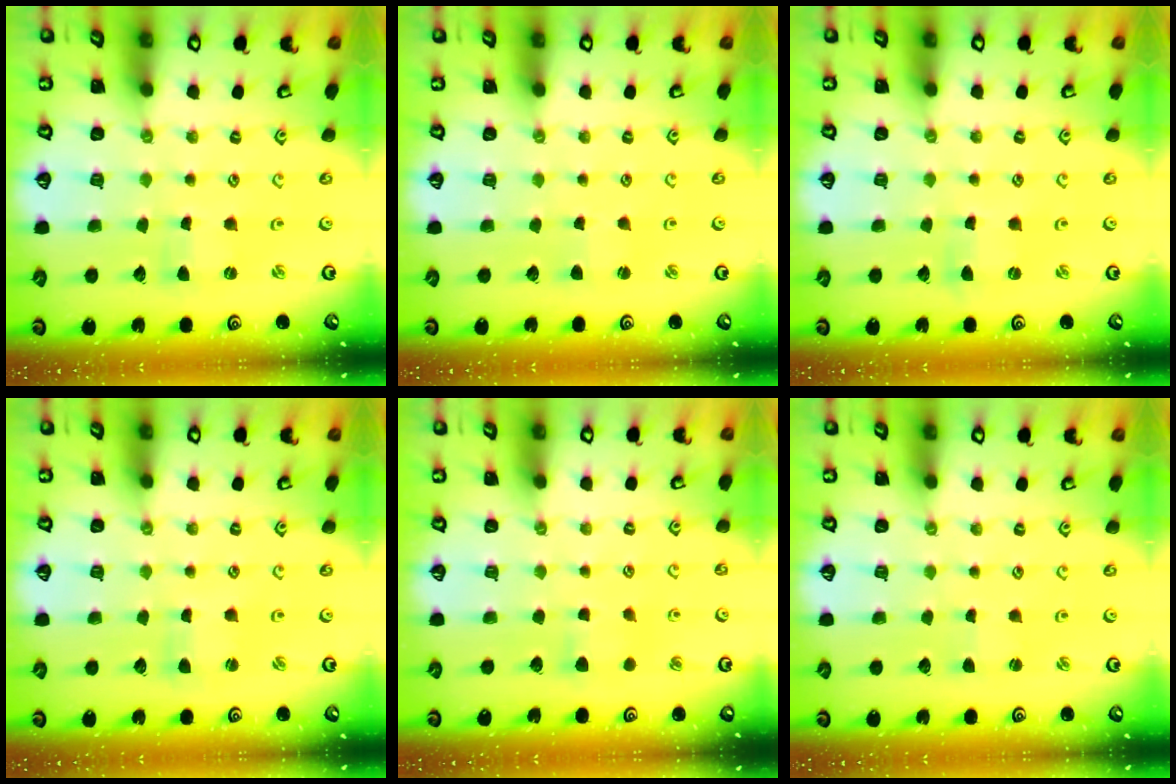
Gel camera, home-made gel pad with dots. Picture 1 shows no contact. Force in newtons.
{"total": 0.9, "press": 0.8, "slide": 0.1}
{"total": 0.7, "press": 0.6, "slide": 0.3}
{"total": 1.0, "press": 1.0, "slide": 0.2}
{"total": 4.8, "press": 4.7, "slide": 0.8}
{"total": 1.1, "press": 1.1, "slide": 0.2}